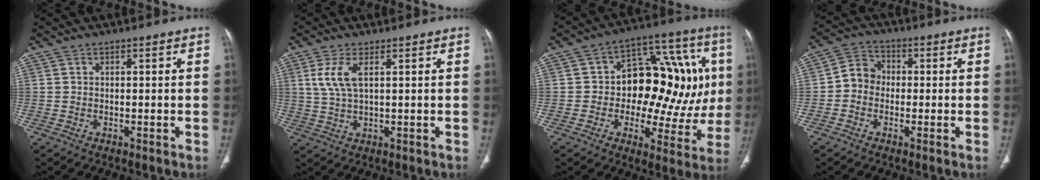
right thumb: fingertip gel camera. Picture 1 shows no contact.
{"total": 5.8, "force": [2.0, 2.0, 5.1], "torque": [-0.127, -0.005, 0.050]}
{"total": 22.4, "force": [1.8, 13.0, 18.1], "torque": [-0.186, 0.027, 0.030]}
{"total": 5.6, "force": [-0.8, 5.0, 2.5], "torque": [-0.024, 0.020, -0.028]}